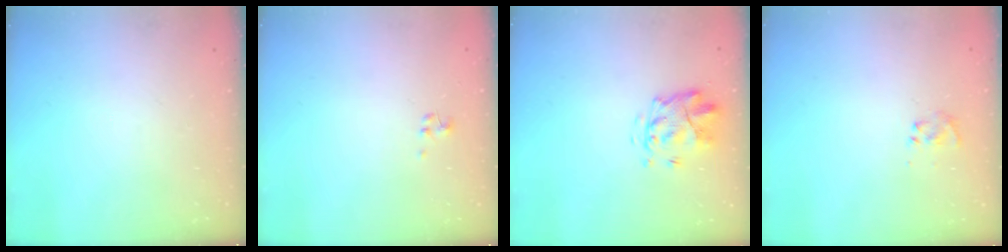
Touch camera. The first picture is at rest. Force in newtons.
{"total": 0.8, "press": 0.7, "slide": 0.3}
{"total": 3.7, "press": 3.3, "slide": 1.6}
{"total": 2.5, "press": 2.4, "slide": 0.8}